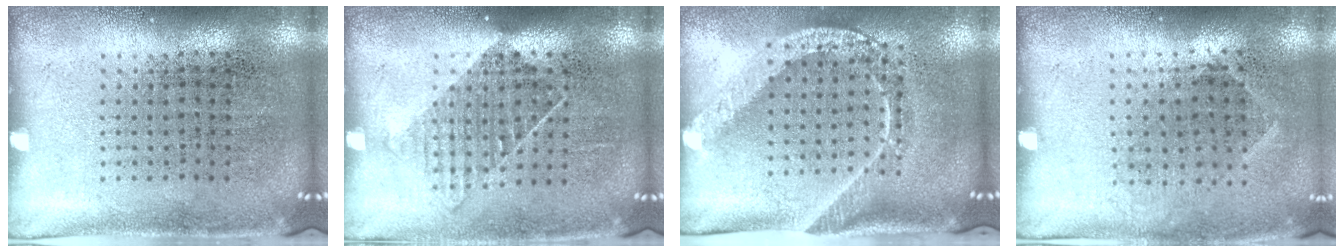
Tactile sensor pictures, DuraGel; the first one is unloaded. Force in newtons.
{"total": 1.1, "press": 0.9, "slide": 0.6}
{"total": 2.0, "press": 1.6, "slide": 1.3}
{"total": 0.9, "press": 0.7, "slide": 0.7}